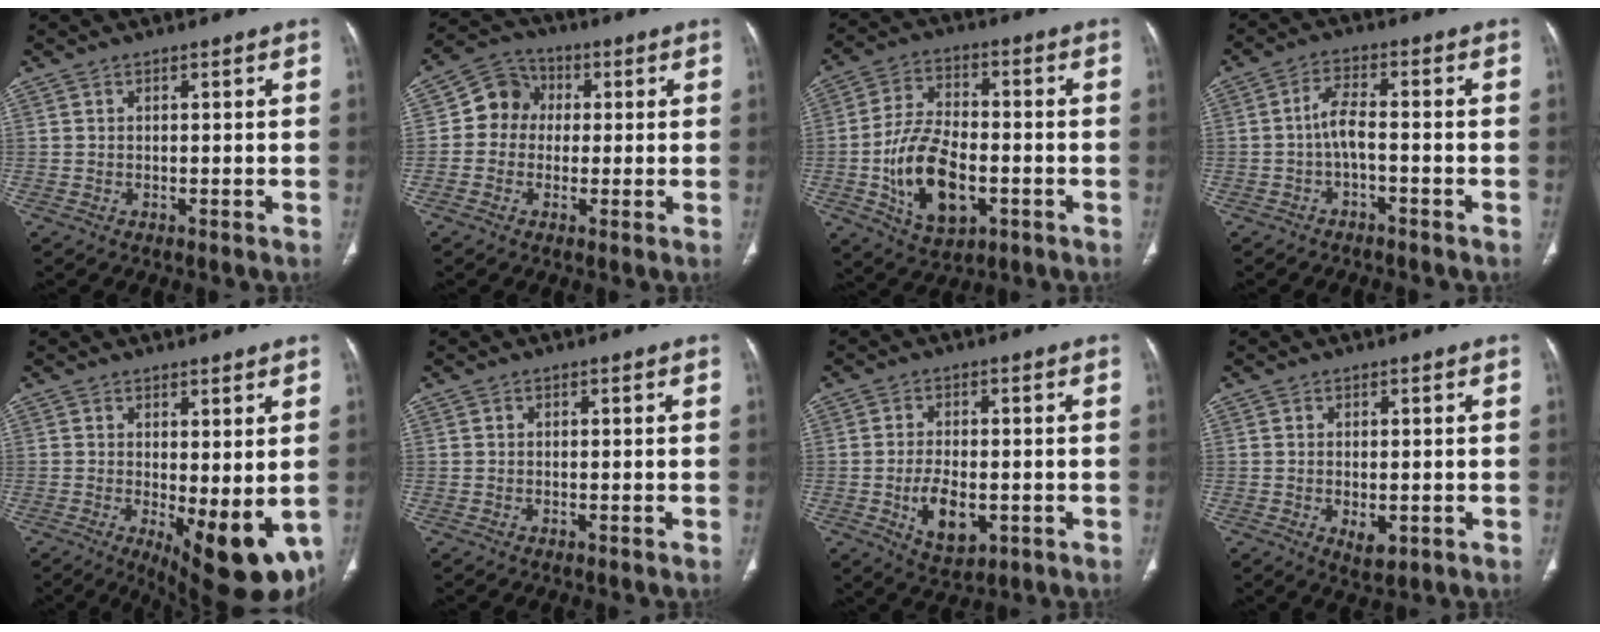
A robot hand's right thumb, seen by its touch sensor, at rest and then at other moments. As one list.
[{"total": 7.6, "force": [0.5, 6.8, 3.4], "torque": [-0.035, 0.020, -0.006]}, {"total": 14.6, "force": [-3.6, 8.3, 11.5], "torque": [-0.199, 0.011, -0.059]}, {"total": 4.0, "force": [-1.4, 1.5, 3.4], "torque": [-0.068, 0.026, -0.029]}, {"total": 12.4, "force": [-2.0, 4.5, 11.4], "torque": [-0.145, -0.027, -0.012]}, {"total": 0.0}, {"total": 8.0, "force": [-1.9, 4.5, 6.4], "torque": [-0.101, -0.002, -0.023]}, {"total": 3.7, "force": [-0.8, 2.0, 3.0], "torque": [-0.046, -0.009, -0.006]}]